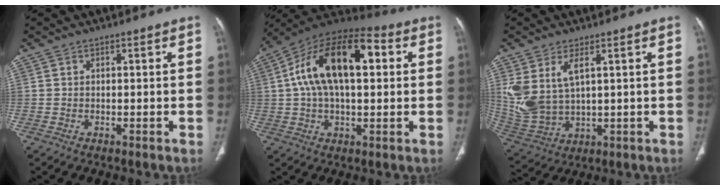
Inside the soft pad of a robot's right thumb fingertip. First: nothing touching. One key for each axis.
{"total": 20.0, "fx": 4.0, "fy": 10.1, "fz": 16.8, "tx": -0.280, "ty": 0.032, "tz": 0.058}
{"total": 10.8, "fx": 3.8, "fy": 5.6, "fz": 8.4, "tx": -0.187, "ty": -0.014, "tz": 0.097}